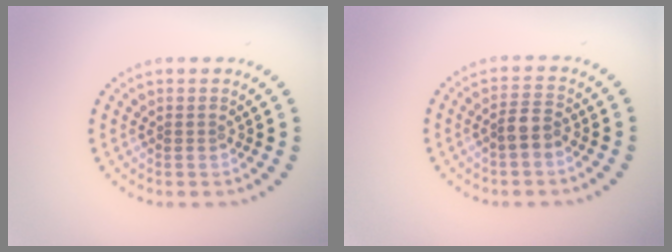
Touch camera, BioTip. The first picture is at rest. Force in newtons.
{"total": 2.0, "press": 1.8, "slide": 0.8}